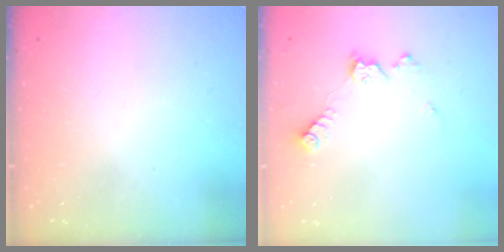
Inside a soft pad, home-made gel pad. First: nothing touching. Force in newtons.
{"total": 8.8, "press": 8.8, "slide": 0.4}